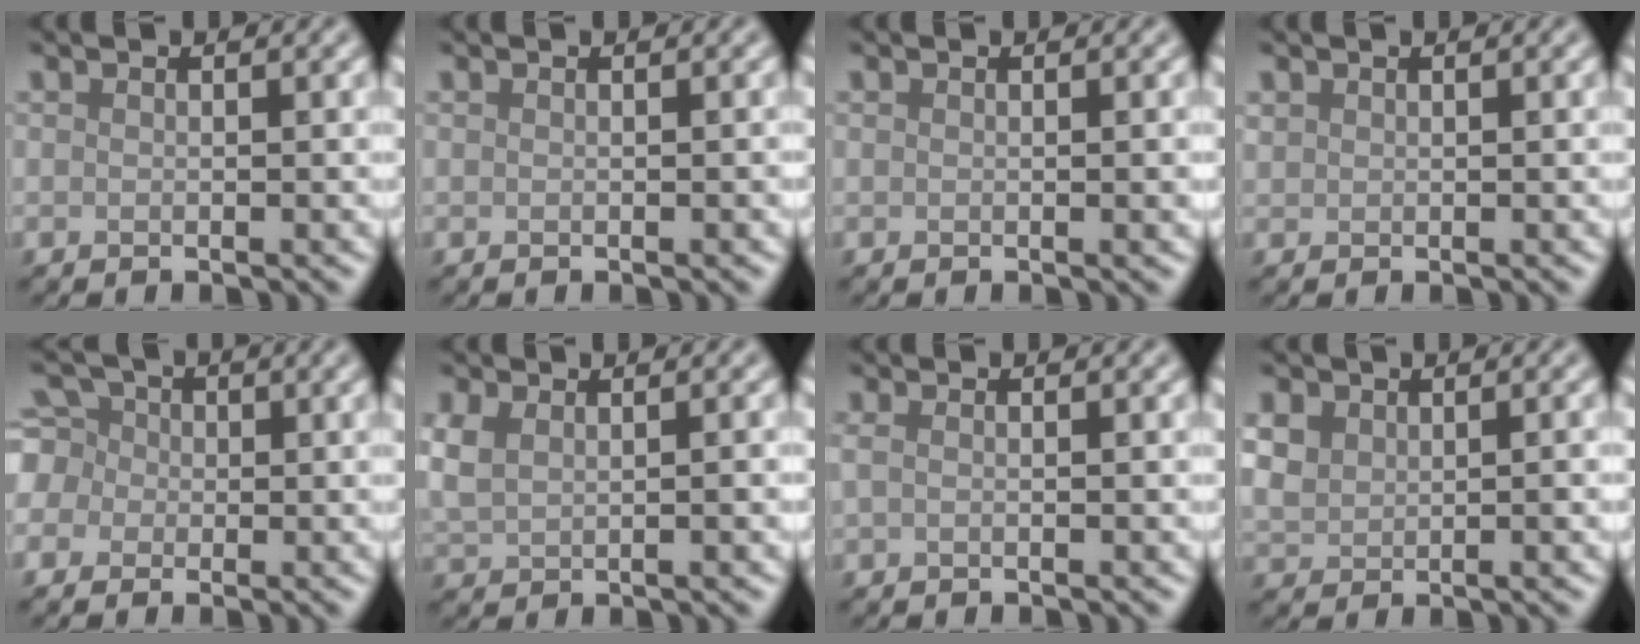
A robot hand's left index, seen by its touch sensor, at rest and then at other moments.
{"total": 0.0}
{"total": 0.6, "force": [0.1, 0.1, 0.6], "torque": [-0.006, 0.000, 0.001]}
{"total": 0.6, "force": [0.5, 0.4, 0.0], "torque": [0.001, 0.000, 0.012]}
{"total": 5.7, "force": [-0.1, 5.2, 2.2], "torque": [-0.051, 0.033, -0.041]}
{"total": 3.4, "force": [0.7, 2.1, 2.6], "torque": [-0.050, 0.010, 0.025]}
{"total": 0.8, "force": [0.1, 0.3, 0.7], "torque": [-0.017, 0.000, 0.000]}
{"total": 2.9, "force": [0.9, 2.1, 1.8], "torque": [-0.039, -0.001, 0.016]}